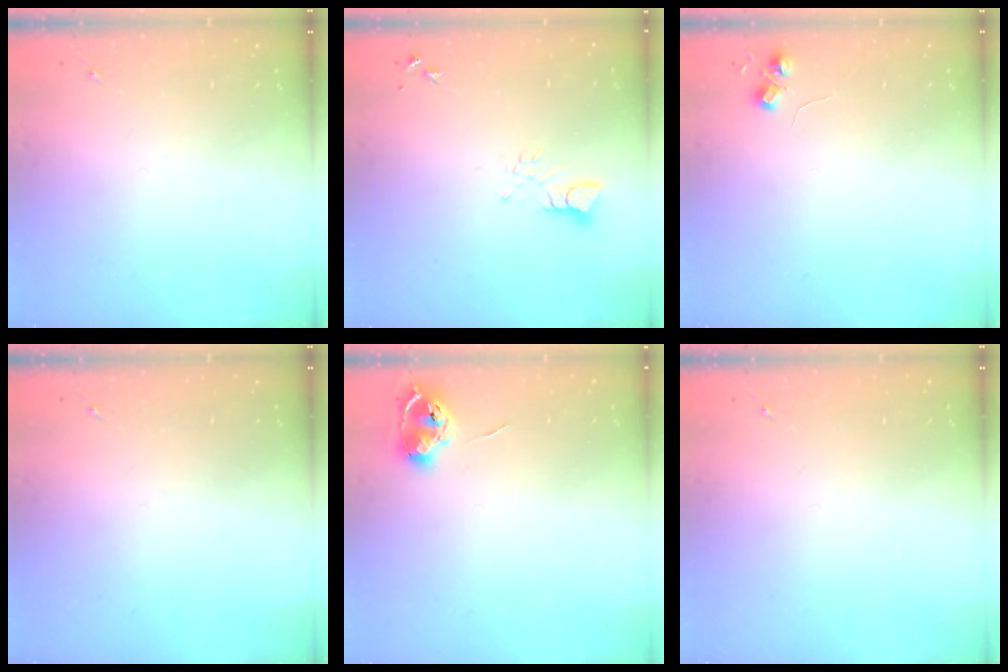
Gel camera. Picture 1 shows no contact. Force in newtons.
{"total": 3.2, "press": 3.2, "slide": 0.3}
{"total": 5.2, "press": 5.2, "slide": 0.7}
{"total": 0.0}
{"total": 7.7, "press": 7.7, "slide": 0.7}
{"total": 0.0}